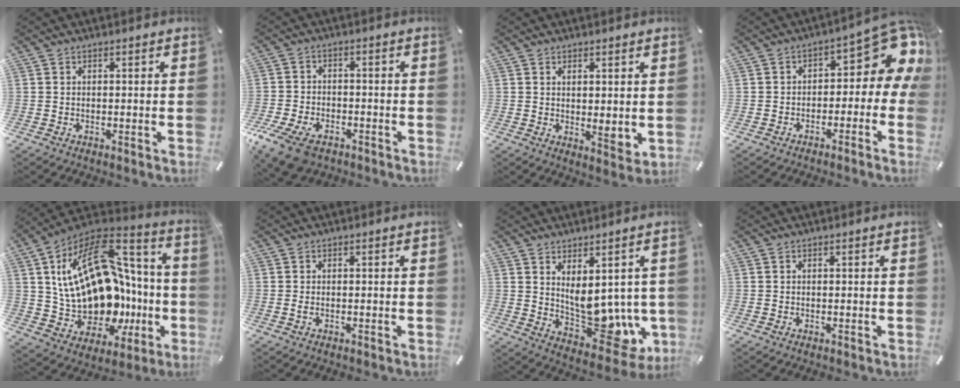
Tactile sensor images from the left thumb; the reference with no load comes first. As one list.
[{"total": 9.0, "force": [-5.7, 5.2, 4.6], "torque": [-0.100, 0.023, -0.105]}, {"total": 3.4, "force": [2.2, 1.3, 2.2], "torque": [-0.032, -0.017, 0.037]}, {"total": 10.5, "force": [3.5, 5.5, 8.2], "torque": [-0.090, -0.037, 0.056]}, {"total": 25.5, "force": [1.7, 16.9, 19.0], "torque": [-0.359, -0.046, 0.065]}, {"total": 1.0, "force": [-0.4, 0.4, 0.9], "torque": [-0.017, -0.001, -0.007]}, {"total": 11.5, "force": [1.6, 7.0, 9.0], "torque": [-0.111, -0.038, 0.047]}, {"total": 0.0}]